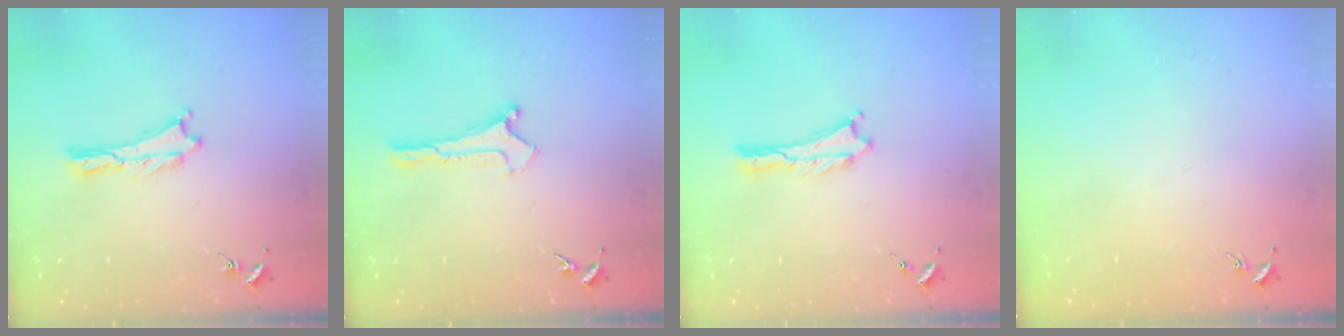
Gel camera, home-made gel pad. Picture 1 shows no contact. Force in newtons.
{"total": 0.0}
{"total": 0.0}
{"total": 0.0}